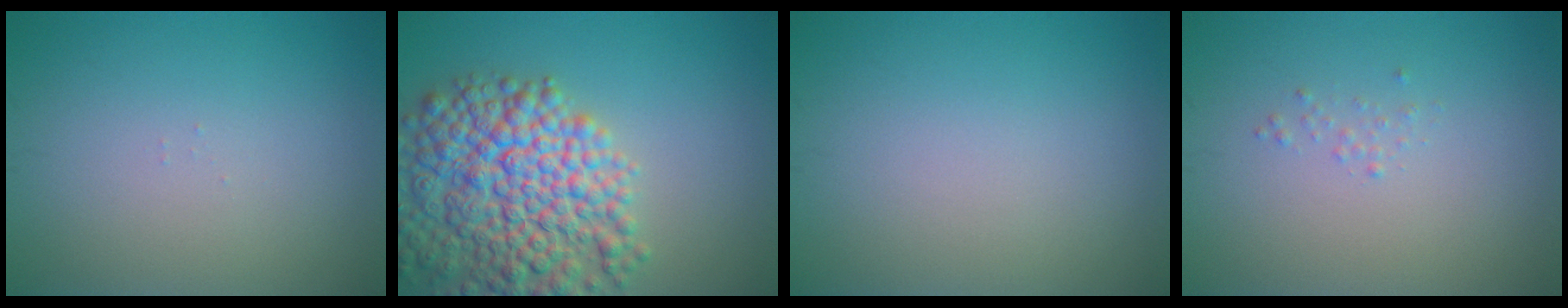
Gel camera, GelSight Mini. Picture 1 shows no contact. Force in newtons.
{"total": 10.3, "press": 10.3, "slide": 0.5}
{"total": 0.0}
{"total": 0.5, "press": 0.5, "slide": 0.0}